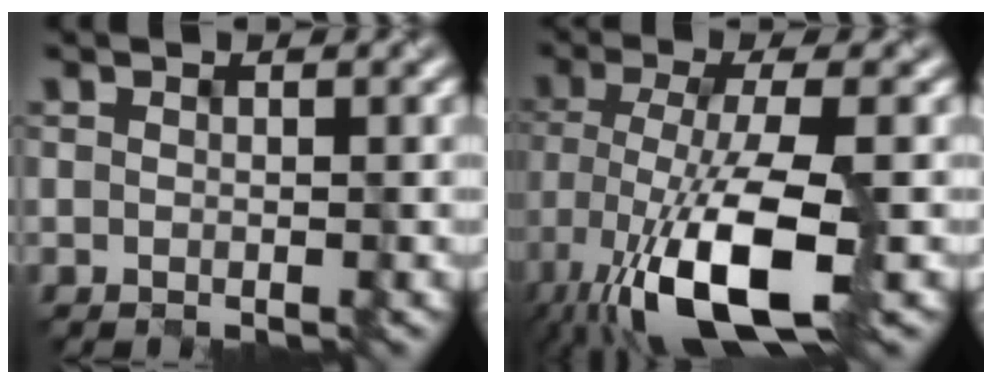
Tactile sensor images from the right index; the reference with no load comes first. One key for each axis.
{"total": 10.9, "fx": -5.3, "fy": 3.1, "fz": 9.1, "tx": -0.179, "ty": -0.017, "tz": -0.095}